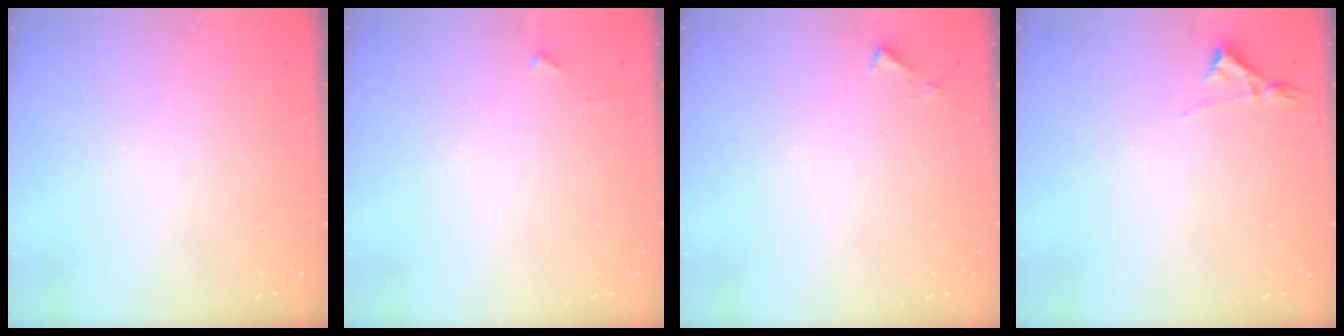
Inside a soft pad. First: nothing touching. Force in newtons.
{"total": 3.2, "press": 3.2, "slide": 0.4}
{"total": 3.2, "press": 3.2, "slide": 0.2}
{"total": 3.2, "press": 3.2, "slide": 0.5}